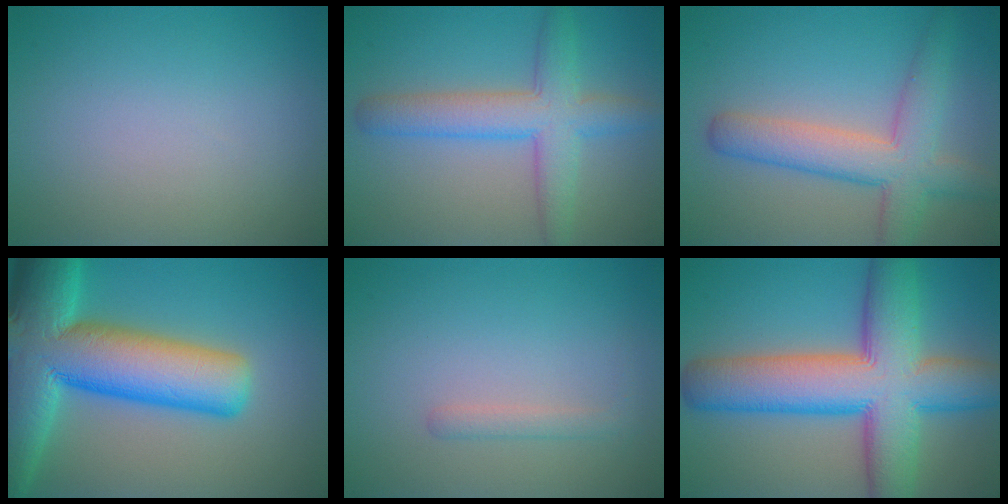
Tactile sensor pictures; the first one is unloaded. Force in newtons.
{"total": 5.6, "press": 5.6, "slide": 0.1}
{"total": 6.1, "press": 6.1, "slide": 0.3}
{"total": 15.6, "press": 15.6, "slide": 0.7}
{"total": 1.2, "press": 1.2, "slide": 0.1}
{"total": 12.6, "press": 12.6, "slide": 0.5}